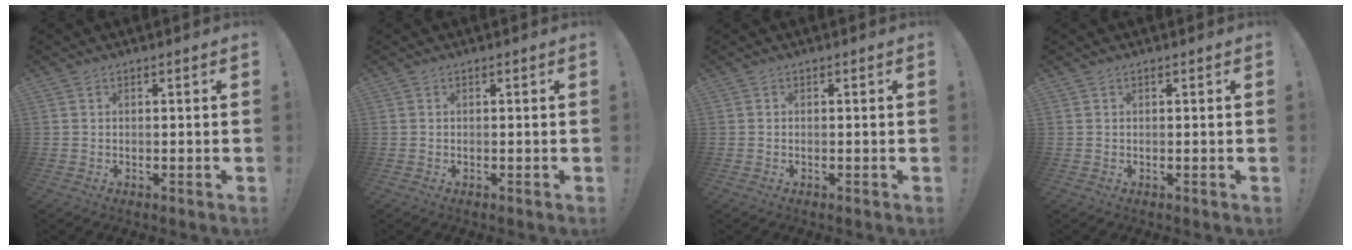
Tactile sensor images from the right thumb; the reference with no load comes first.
{"total": 0.0}
{"total": 0.0}
{"total": 0.0}